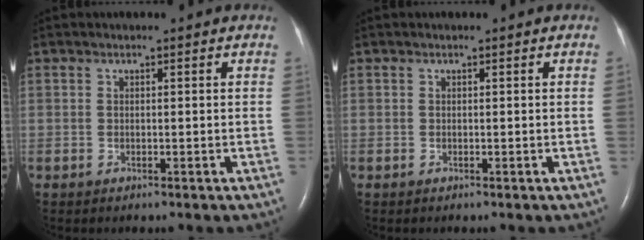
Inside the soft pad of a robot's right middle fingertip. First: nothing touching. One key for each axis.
{"total": 0.0}